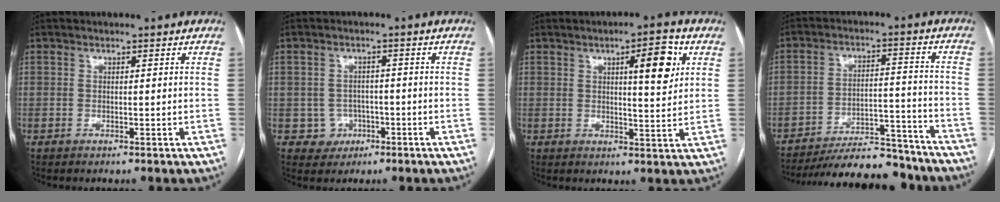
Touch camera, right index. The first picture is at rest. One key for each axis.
{"total": 3.7, "fx": -1.3, "fy": 3.4, "fz": 0.1, "tx": 0.012, "ty": 0.015, "tz": -0.013}
{"total": 7.6, "fx": 2.8, "fy": 1.5, "fz": 6.8, "tx": -0.098, "ty": 0.003, "tz": 0.038}
{"total": 18.1, "fx": -16.7, "fy": 3.7, "fz": 6.0, "tx": -0.091, "ty": 0.009, "tz": -0.244}